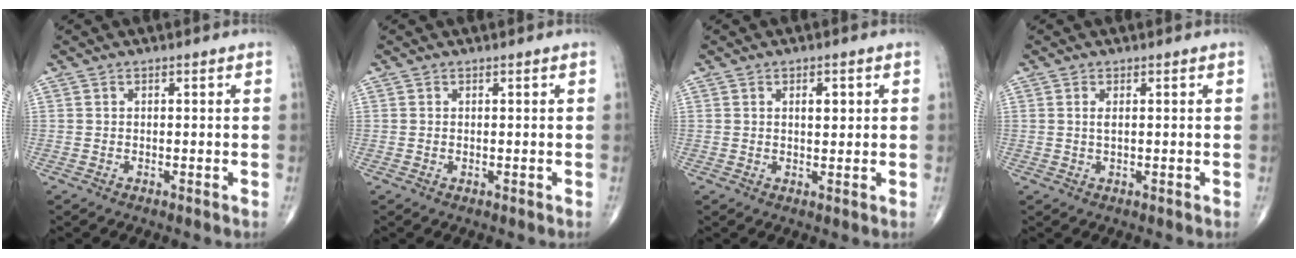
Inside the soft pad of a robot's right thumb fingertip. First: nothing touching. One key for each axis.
{"total": 0.0}
{"total": 2.7, "fx": 0.9, "fy": 1.4, "fz": 2.2, "tx": -0.025, "ty": -0.004, "tz": 0.013}
{"total": 1.4, "fx": 0.4, "fy": 0.4, "fz": 1.3, "tx": -0.030, "ty": -0.001, "tz": 0.010}